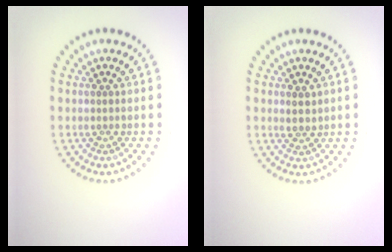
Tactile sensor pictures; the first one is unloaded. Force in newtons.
{"total": 1.3, "press": 1.1, "slide": 0.7}